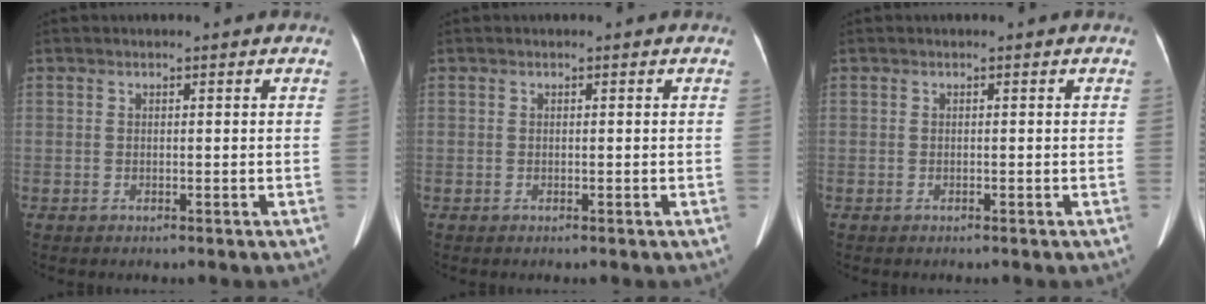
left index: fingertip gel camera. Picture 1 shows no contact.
{"total": 0.0}
{"total": 0.0}